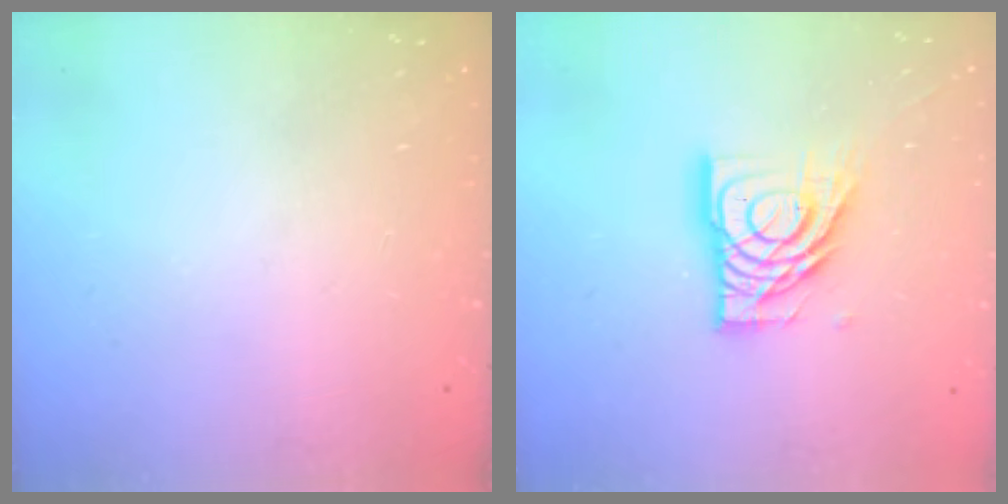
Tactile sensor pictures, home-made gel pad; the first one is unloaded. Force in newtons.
{"total": 14.2, "press": 14.1, "slide": 1.6}